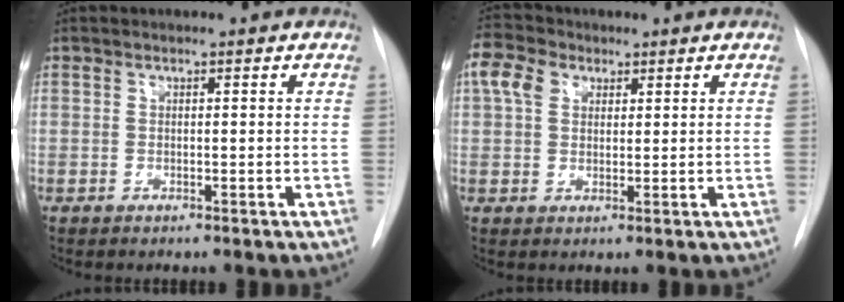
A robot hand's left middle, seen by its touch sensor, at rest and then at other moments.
{"total": 5.1, "force": [2.2, 3.7, 2.6], "torque": [-0.069, 0.023, 0.042]}